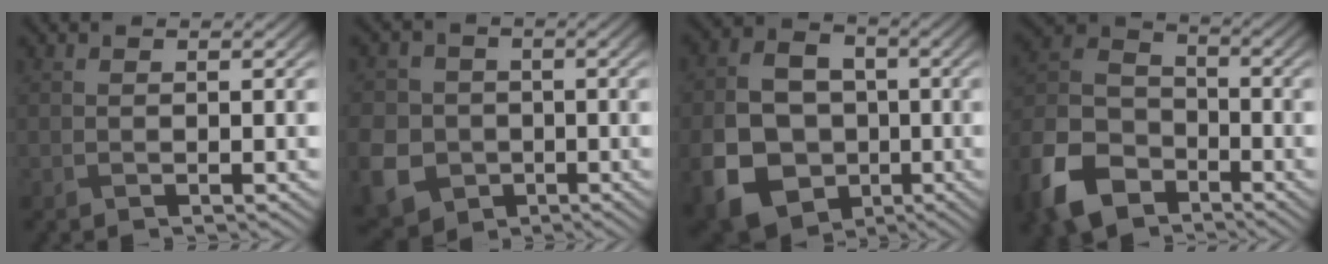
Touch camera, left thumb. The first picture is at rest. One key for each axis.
{"total": 9.4, "fx": -2.7, "fy": 8.4, "fz": 3.2, "tx": -0.113, "ty": -0.041, "tz": -0.069}
{"total": 13.3, "fx": -4.0, "fy": 10.6, "fz": 7.0, "tx": -0.195, "ty": -0.053, "tz": -0.066}
{"total": 13.1, "fx": -8.0, "fy": 8.1, "fz": 6.6, "tx": -0.178, "ty": -0.025, "tz": -0.177}